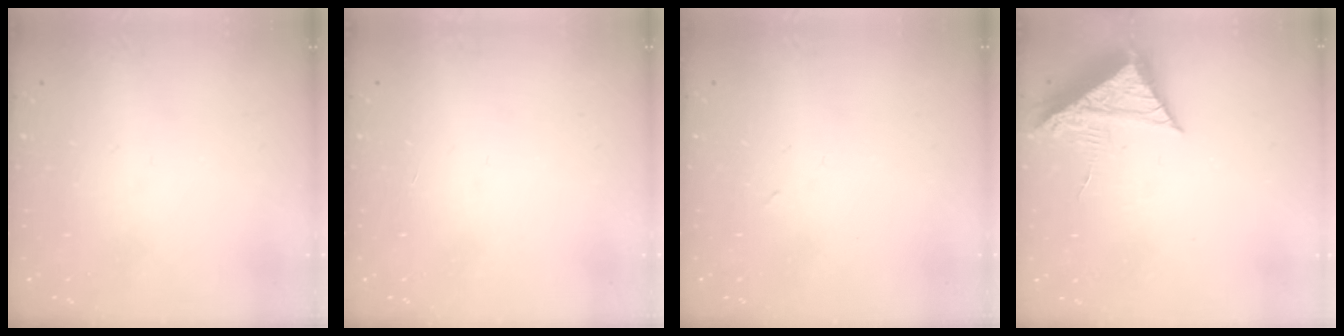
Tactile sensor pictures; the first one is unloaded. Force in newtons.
{"total": 1.7, "press": 1.7, "slide": 0.1}
{"total": 2.4, "press": 2.3, "slide": 0.8}
{"total": 9.8, "press": 9.8, "slide": 0.6}